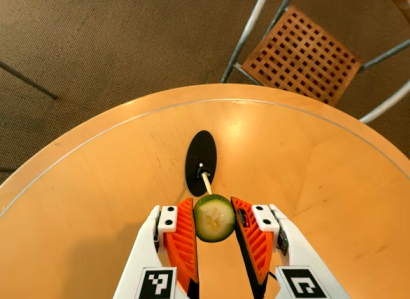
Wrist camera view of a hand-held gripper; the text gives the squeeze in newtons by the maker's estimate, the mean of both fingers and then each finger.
{"total": 6.7, "left": 6.8, "right": 6.7}